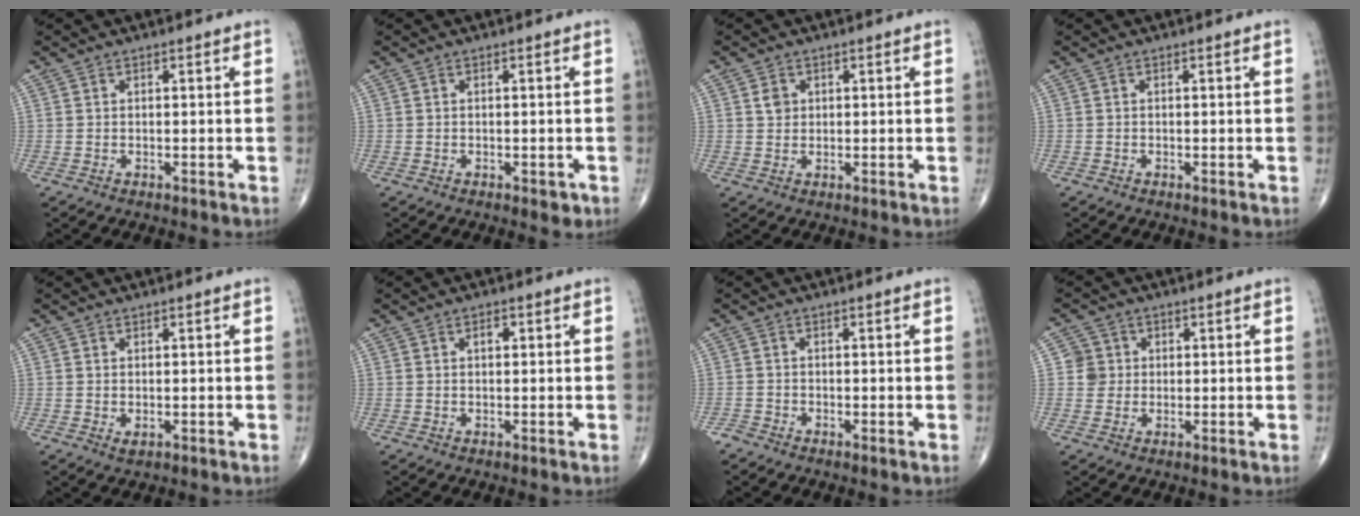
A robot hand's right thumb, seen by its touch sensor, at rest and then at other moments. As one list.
[{"total": 1.7, "force": [-0.7, 0.9, 1.3], "torque": [-0.011, -0.001, -0.008]}, {"total": 2.2, "force": [0.7, 1.9, 1.0], "torque": [-0.008, -0.002, 0.011]}, {"total": 0.0}, {"total": 1.3, "force": [-0.2, 0.8, 1.0], "torque": [-0.017, -0.004, -0.001]}, {"total": 1.6, "force": [0.5, 0.9, 1.2], "torque": [-0.018, 0.002, 0.007]}, {"total": 1.3, "force": [-1.2, 0.5, 0.2], "torque": [-0.003, -0.003, -0.027]}, {"total": 3.7, "force": [0.5, 3.7, 0.2], "torque": [0.025, 0.006, 0.003]}]